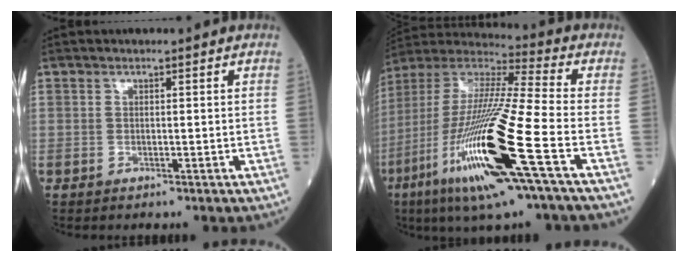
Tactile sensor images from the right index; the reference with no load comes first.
{"total": 23.3, "force": [-8.5, 0.9, 21.6], "torque": [-0.460, -0.042, -0.166]}